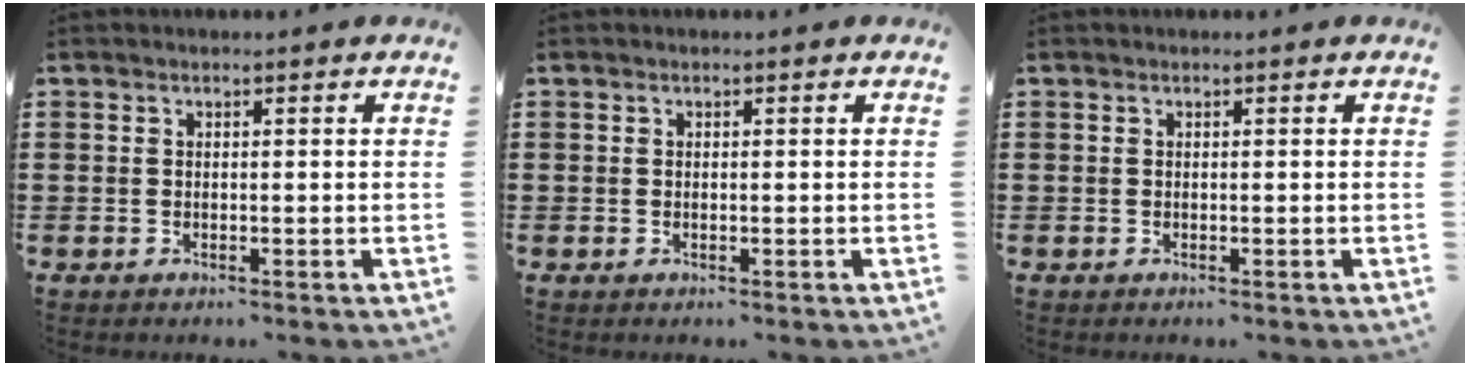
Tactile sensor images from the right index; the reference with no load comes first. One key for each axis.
{"total": 0.0}
{"total": 0.0}